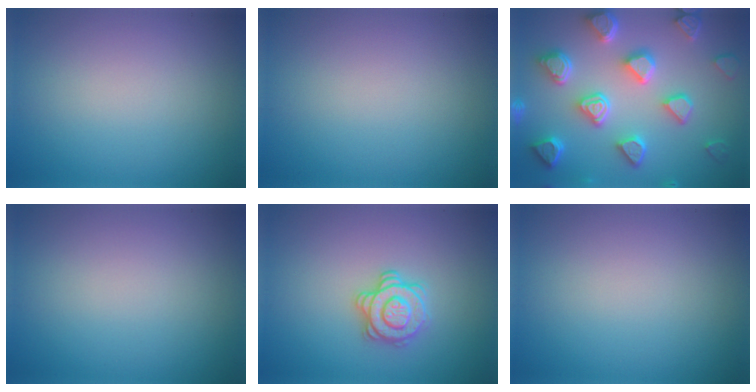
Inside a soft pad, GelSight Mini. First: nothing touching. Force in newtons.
{"total": 0.0}
{"total": 7.1, "press": 5.7, "slide": 4.2}
{"total": 0.0}
{"total": 2.8, "press": 2.7, "slide": 0.9}
{"total": 0.0}